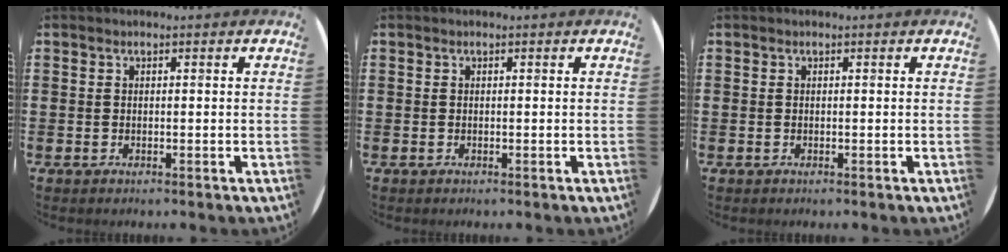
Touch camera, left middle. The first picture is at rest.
{"total": 0.0}
{"total": 0.0}